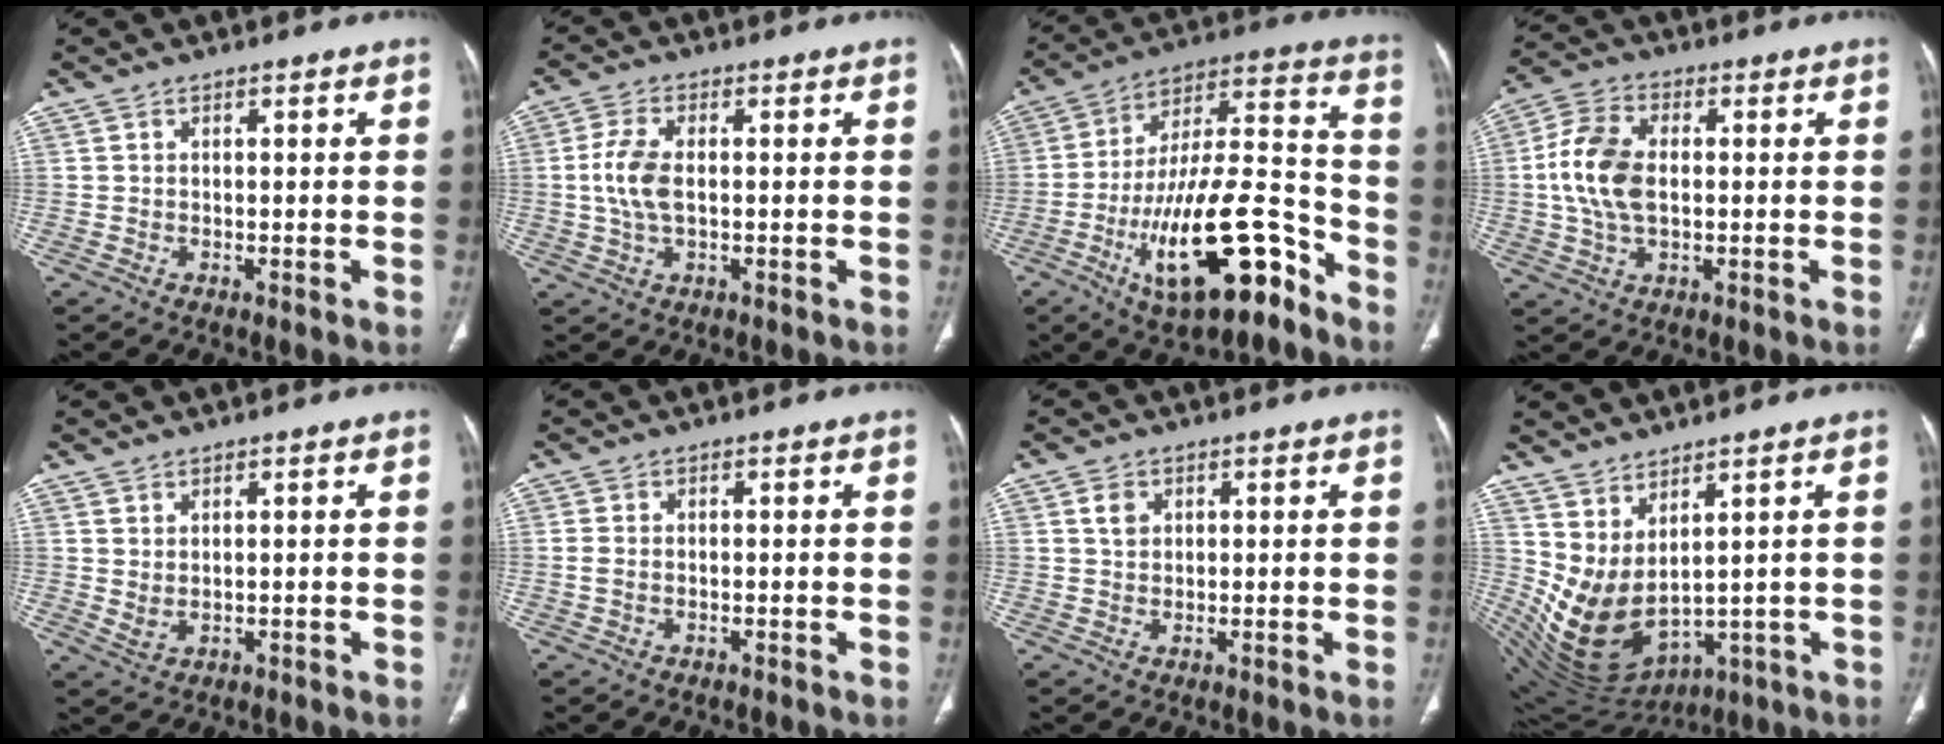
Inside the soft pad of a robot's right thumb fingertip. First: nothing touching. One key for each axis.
{"total": 5.6, "fx": 0.1, "fy": 2.8, "fz": 4.9, "tx": -0.113, "ty": 0.004, "tz": -0.001}
{"total": 23.8, "fx": -11.9, "fy": 8.5, "fz": 18.8, "tx": -0.312, "ty": 0.069, "tz": -0.189}
{"total": 11.0, "fx": 0.3, "fy": 6.8, "fz": 8.7, "tx": -0.181, "ty": 0.014, "tz": 0.006}
{"total": 2.0, "fx": 0.7, "fy": 1.2, "fz": 1.5, "tx": -0.026, "ty": -0.005, "tz": 0.023}
{"total": 1.5, "fx": -0.2, "fy": 1.0, "fz": 1.1, "tx": -0.034, "ty": 0.000, "tz": -0.005}
{"total": 2.7, "fx": 1.1, "fy": 2.0, "fz": 1.4, "tx": -0.015, "ty": -0.002, "tz": 0.022}
{"total": 10.9, "fx": 3.0, "fy": 5.6, "fz": 8.8, "tx": -0.145, "ty": -0.038, "tz": 0.090}